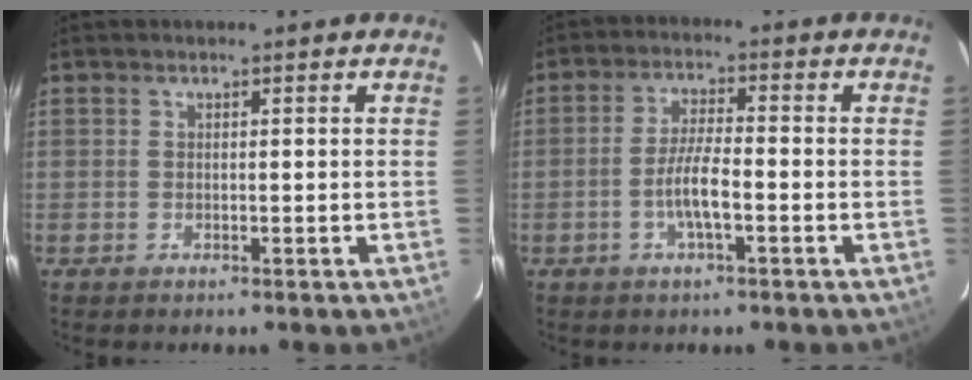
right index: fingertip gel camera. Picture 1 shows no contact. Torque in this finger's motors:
{"motor_torque": [1.21, -0.34, 0.50, 0.12]}